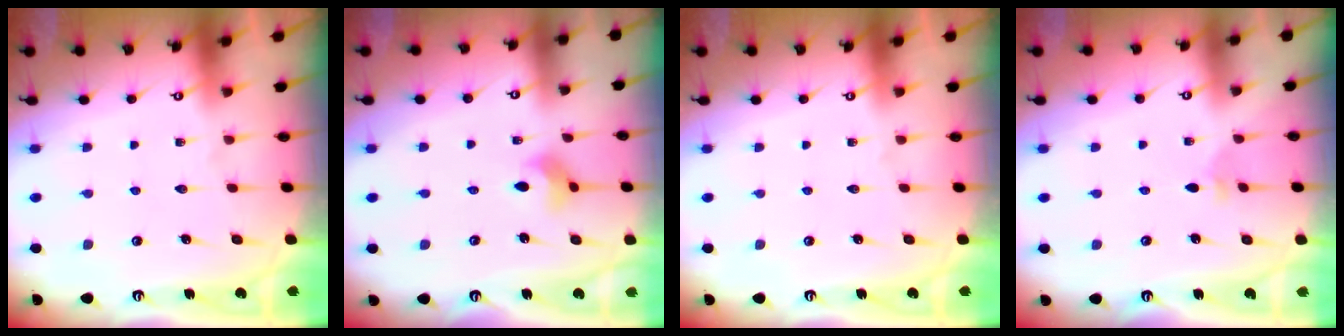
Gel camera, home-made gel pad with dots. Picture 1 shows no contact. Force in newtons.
{"total": 6.3, "press": 6.1, "slide": 1.7}
{"total": 0.0}
{"total": 2.2, "press": 2.2, "slide": 0.6}